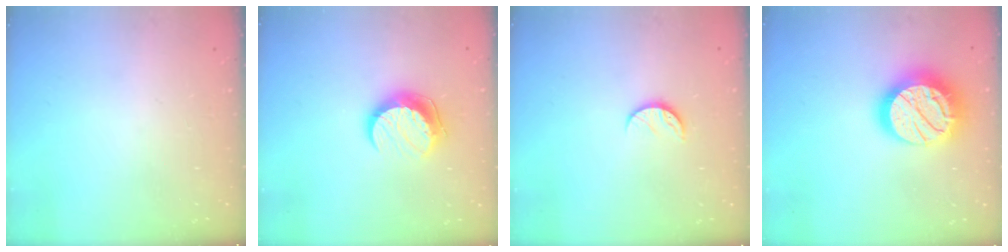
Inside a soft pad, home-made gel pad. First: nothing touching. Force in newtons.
{"total": 10.4, "press": 10.3, "slide": 1.1}
{"total": 5.7, "press": 5.7, "slide": 0.6}
{"total": 20.6, "press": 20.5, "slide": 1.4}